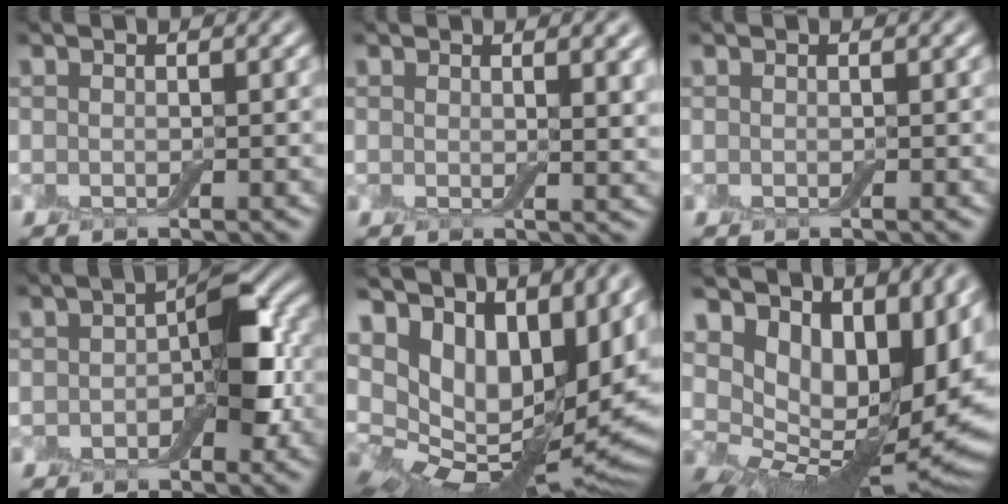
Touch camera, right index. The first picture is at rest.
{"total": 2.2, "force": [0.7, 0.9, 1.9], "torque": [-0.026, -0.003, 0.013]}
{"total": 0.0}
{"total": 5.6, "force": [-0.5, 3.1, 4.6], "torque": [-0.059, 0.010, -0.015]}
{"total": 13.3, "force": [3.7, 7.7, 10.3], "torque": [-0.166, -0.016, 0.099]}
{"total": 12.4, "force": [5.1, 6.6, 9.3], "torque": [-0.141, -0.007, 0.103]}